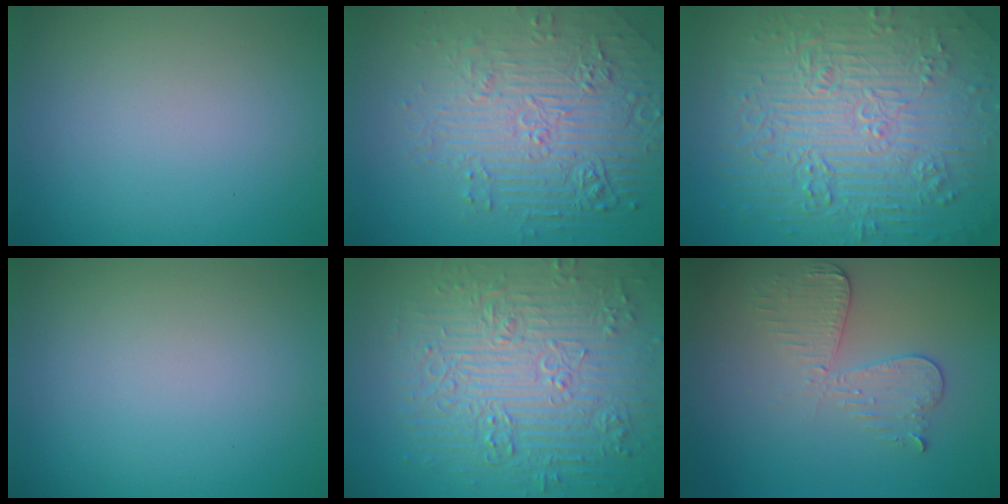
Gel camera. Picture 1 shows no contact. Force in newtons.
{"total": 7.7, "press": 5.7, "slide": 5.2}
{"total": 11.3, "press": 7.5, "slide": 8.4}
{"total": 0.0}
{"total": 9.8, "press": 6.9, "slide": 7.0}
{"total": 3.0, "press": 2.7, "slide": 1.2}